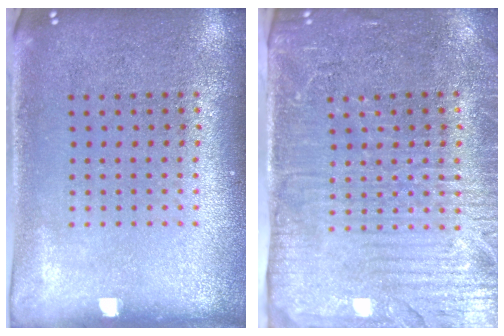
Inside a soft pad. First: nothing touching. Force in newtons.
{"total": 4.2, "press": 3.7, "slide": 2.0}